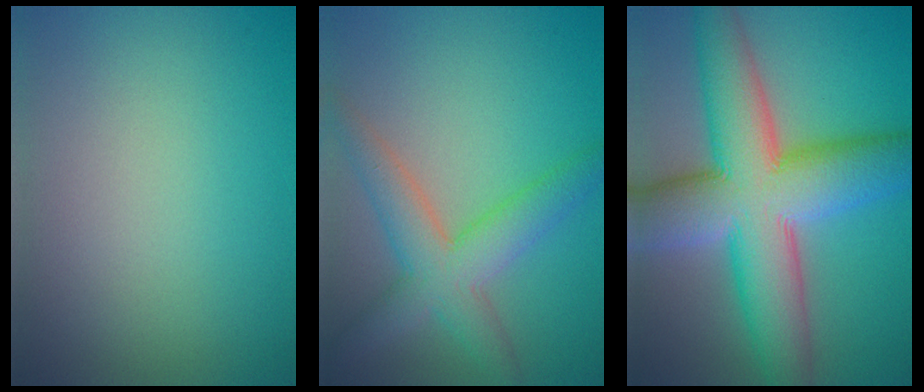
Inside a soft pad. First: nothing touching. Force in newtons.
{"total": 5.5, "press": 5.4, "slide": 0.3}
{"total": 13.3, "press": 13.3, "slide": 0.6}